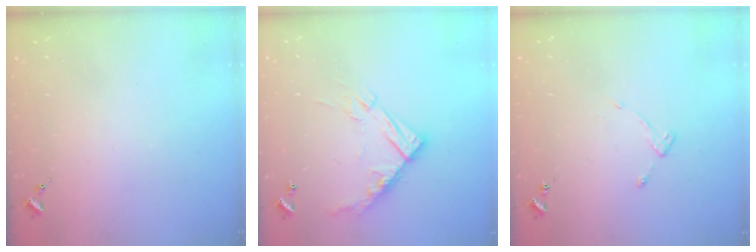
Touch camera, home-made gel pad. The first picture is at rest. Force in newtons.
{"total": 14.3, "press": 14.3, "slide": 1.0}
{"total": 4.1, "press": 4.1, "slide": 0.5}